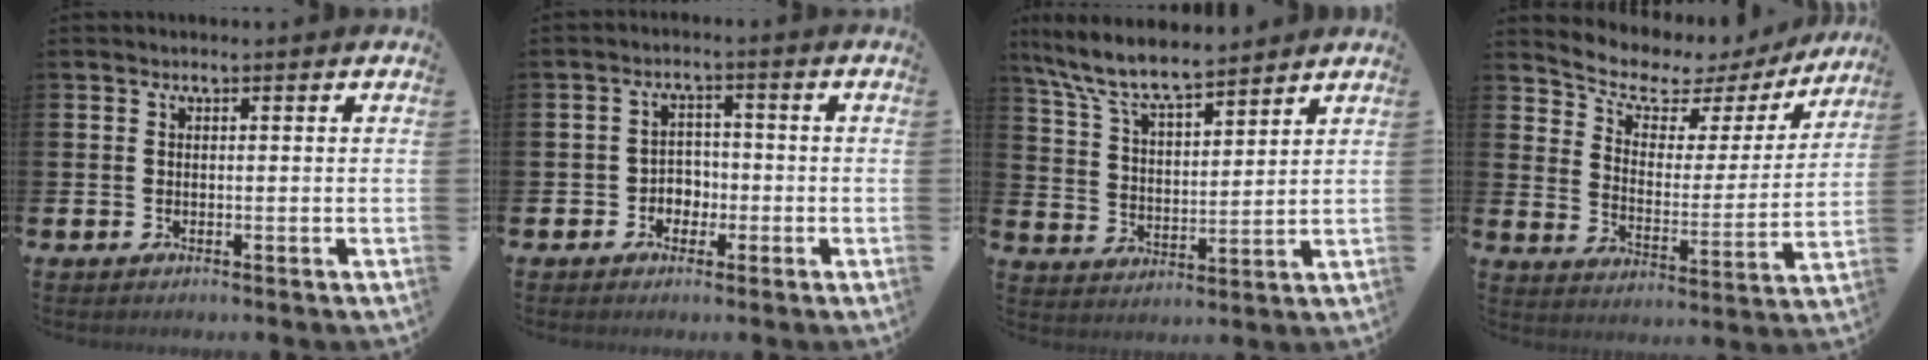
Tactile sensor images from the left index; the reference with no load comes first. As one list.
[{"total": 2.9, "force": [-1.4, 2.4, 0.8], "torque": [-0.023, 0.006, -0.035]}, {"total": 8.5, "force": [7.8, 1.4, 3.2], "torque": [-0.093, -0.041, 0.139]}, {"total": 6.4, "force": [5.5, 2.8, 1.8], "torque": [-0.076, -0.038, 0.090]}]